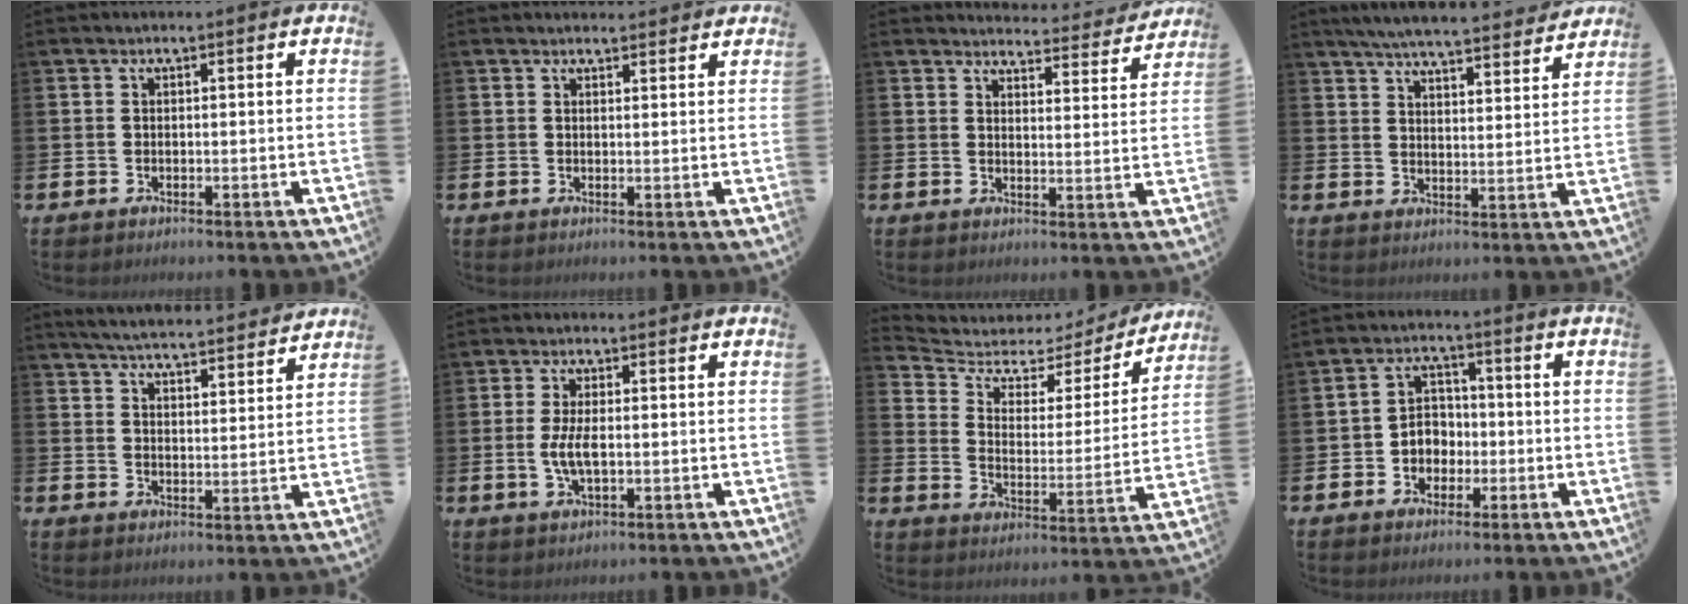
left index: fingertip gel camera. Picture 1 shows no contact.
{"total": 1.5, "force": [1.5, 0.2, 0.0], "torque": [0.010, -0.006, 0.026]}
{"total": 3.7, "force": [3.7, 0.5, 0.3], "torque": [-0.010, -0.031, 0.061]}
{"total": 6.1, "force": [5.9, 0.3, 1.5], "torque": [-0.049, -0.040, 0.104]}
{"total": 5.4, "force": [5.4, 0.2, 0.9], "torque": [-0.035, -0.039, 0.094]}
{"total": 3.9, "force": [-0.1, 1.5, 3.6], "torque": [-0.067, -0.001, -0.007]}
{"total": 4.8, "force": [3.8, 2.5, 1.5], "torque": [-0.059, -0.030, 0.054]}
{"total": 3.9, "force": [-1.0, 3.5, 1.5], "torque": [-0.025, 0.001, -0.029]}